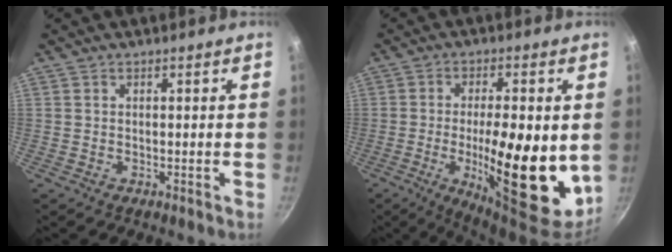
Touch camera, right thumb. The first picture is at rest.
{"total": 20.2, "force": [-2.5, 7.0, 18.8], "torque": [-0.269, -0.004, -0.032]}